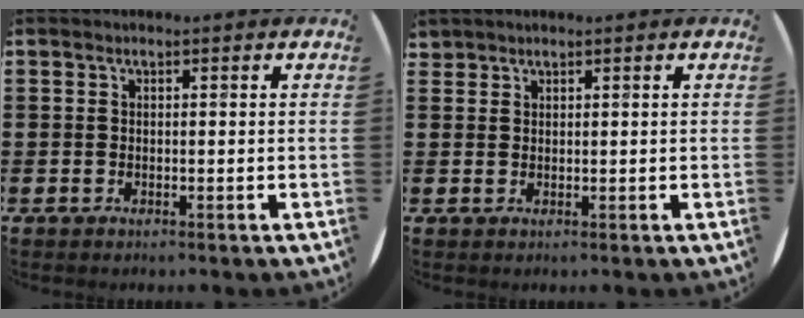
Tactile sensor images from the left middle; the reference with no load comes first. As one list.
[{"total": 1.1, "force": [1.0, 0.3, -0.2], "torque": [0.003, 0.002, 0.020]}]